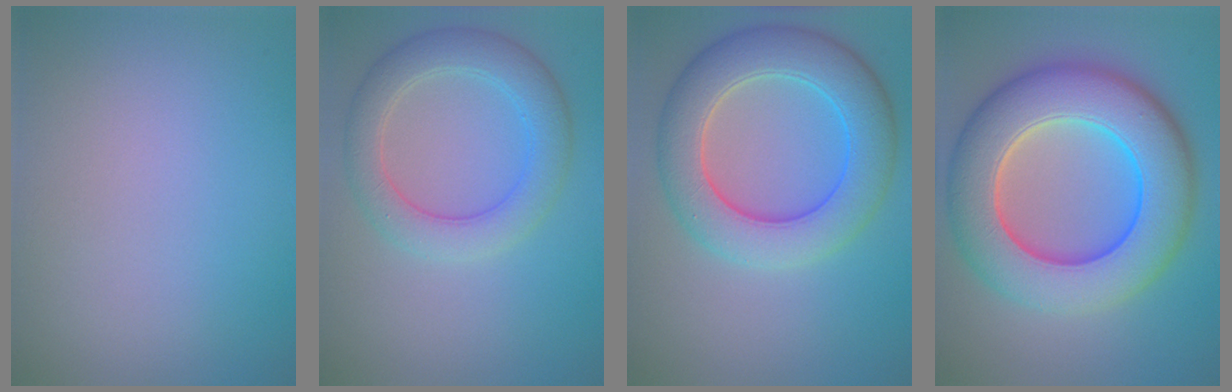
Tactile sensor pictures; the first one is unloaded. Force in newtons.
{"total": 4.6, "press": 4.6, "slide": 0.1}
{"total": 7.6, "press": 7.6, "slide": 0.3}
{"total": 11.6, "press": 11.6, "slide": 0.4}